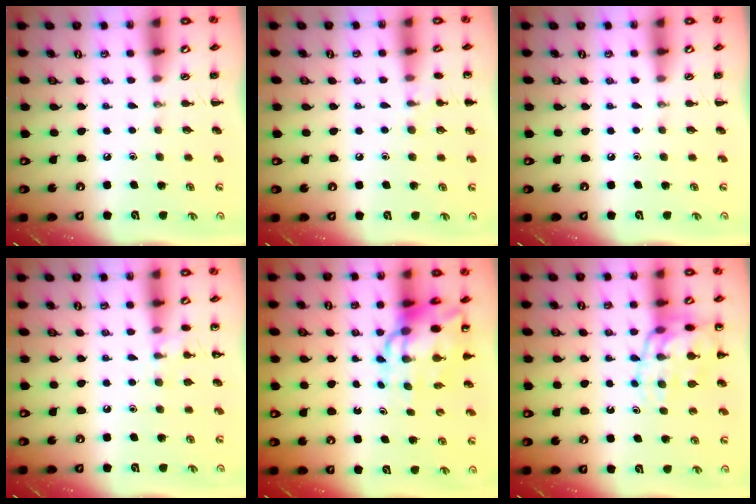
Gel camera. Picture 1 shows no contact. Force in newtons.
{"total": 6.7, "press": 6.4, "slide": 2.2}
{"total": 0.0}
{"total": 8.7, "press": 8.5, "slide": 1.8}
{"total": 12.5, "press": 12.0, "slide": 3.5}
{"total": 14.7, "press": 14.5, "slide": 2.1}